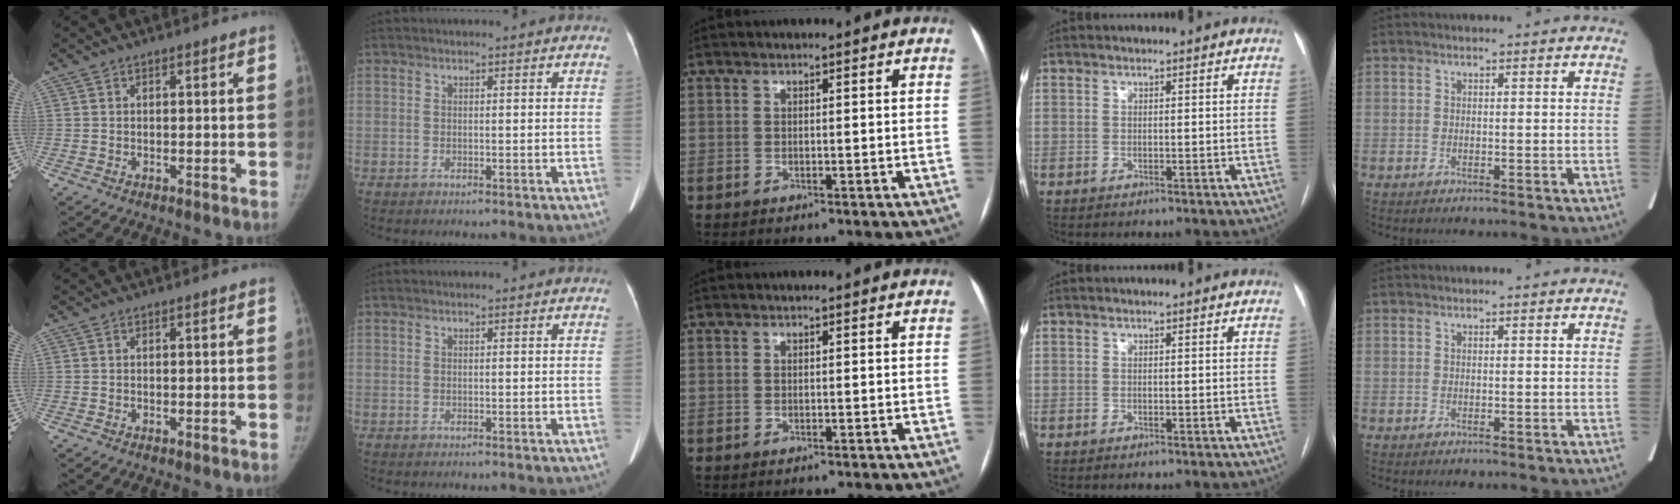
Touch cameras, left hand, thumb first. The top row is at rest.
{}